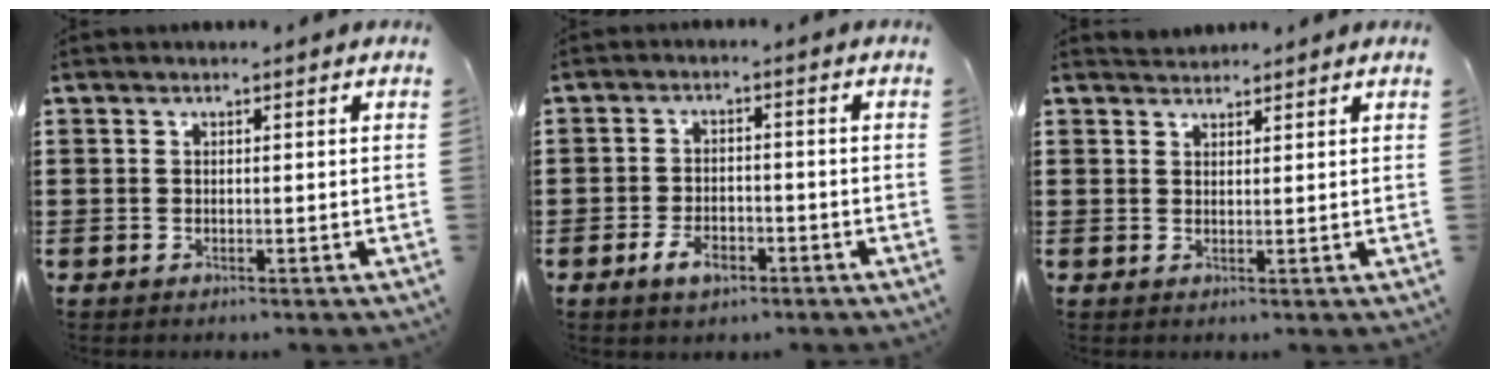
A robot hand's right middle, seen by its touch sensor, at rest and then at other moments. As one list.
[{"total": 4.0, "force": [-2.3, 1.7, 2.8], "torque": [-0.054, -0.001, -0.044]}, {"total": 1.7, "force": [1.6, 0.1, -0.4], "torque": [0.002, 0.001, 0.033]}]